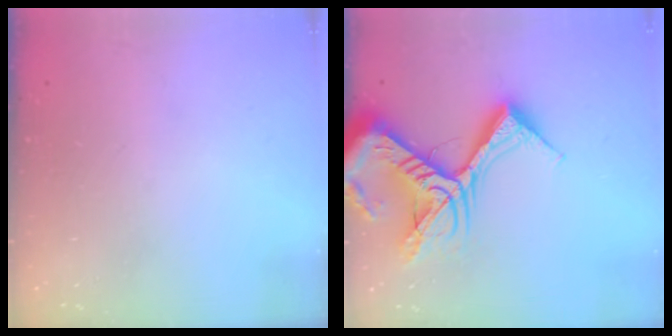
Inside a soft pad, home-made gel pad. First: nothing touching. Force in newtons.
{"total": 20.7, "press": 20.5, "slide": 2.4}